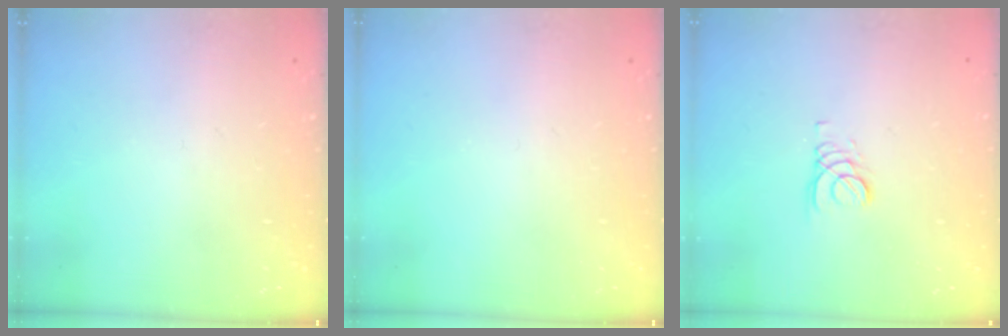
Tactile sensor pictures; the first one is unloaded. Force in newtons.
{"total": 0.0}
{"total": 2.4, "press": 2.4, "slide": 0.2}